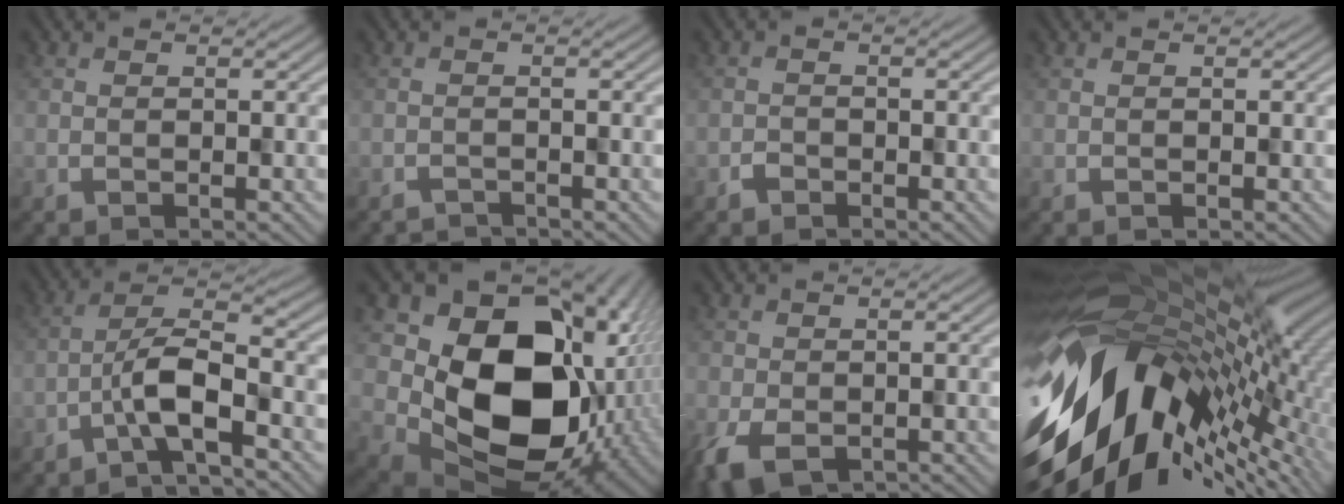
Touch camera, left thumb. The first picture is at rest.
{"total": 1.7, "force": [-1.7, 0.1, -0.2], "torque": [0.007, -0.002, -0.031]}
{"total": 1.1, "force": [-0.9, 0.5, -0.4], "torque": [0.009, -0.002, -0.017]}
{"total": 0.0}
{"total": 6.0, "force": [-3.5, 1.5, 4.7], "torque": [-0.073, 0.013, -0.069]}
{"total": 17.8, "force": [1.2, 13.7, 11.2], "torque": [-0.183, -0.066, 0.057]}
{"total": 5.7, "force": [-2.7, 3.2, 3.8], "torque": [-0.079, -0.018, -0.038]}
{"total": 18.6, "force": [-3.1, 10.9, 14.7], "torque": [-0.285, -0.036, -0.050]}